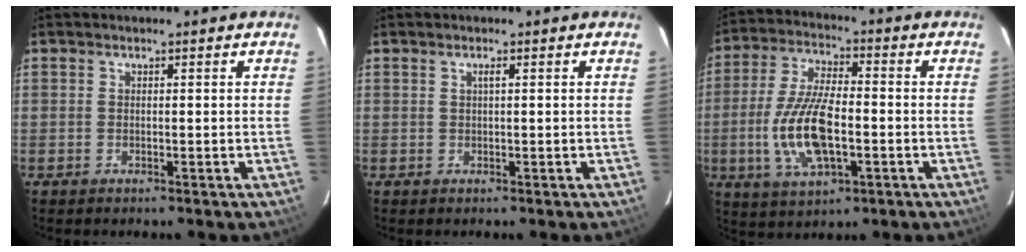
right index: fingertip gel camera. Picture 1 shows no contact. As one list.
[{"total": 0.6, "force": [0.2, -0.1, 0.6], "torque": [-0.010, 0.004, 0.003]}, {"total": 14.0, "force": [-3.1, 5.6, 12.5], "torque": [-0.261, -0.004, -0.054]}]